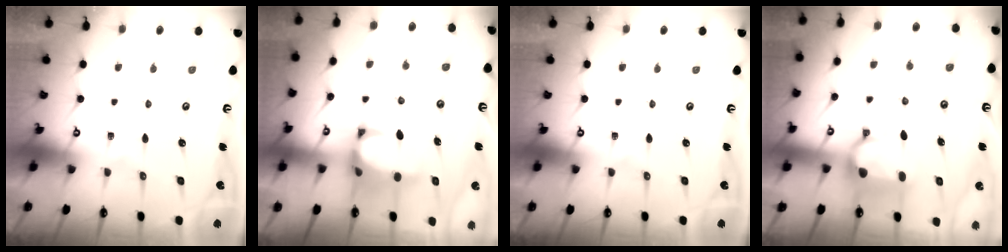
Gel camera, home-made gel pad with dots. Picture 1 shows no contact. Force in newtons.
{"total": 2.7, "press": 2.5, "slide": 1.1}
{"total": 0.0}
{"total": 1.4, "press": 0.7, "slide": 1.2}